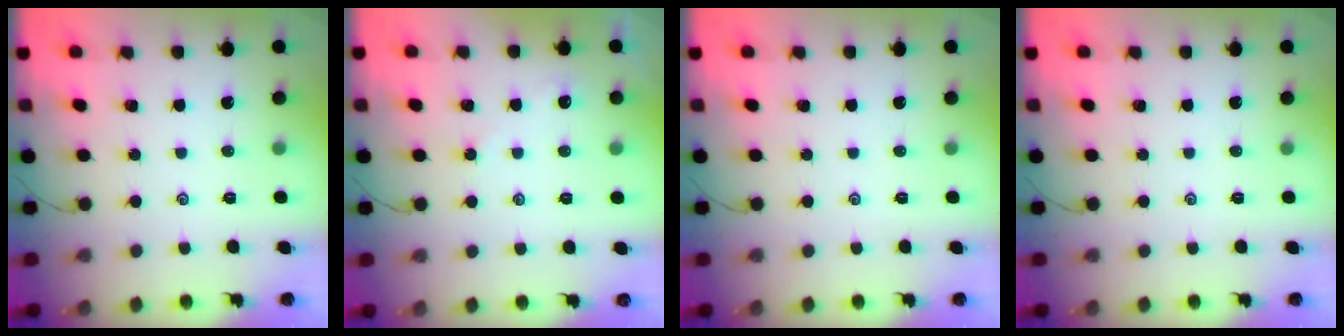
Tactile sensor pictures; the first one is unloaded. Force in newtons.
{"total": 3.0, "press": 2.9, "slide": 0.4}
{"total": 0.0}
{"total": 0.0}